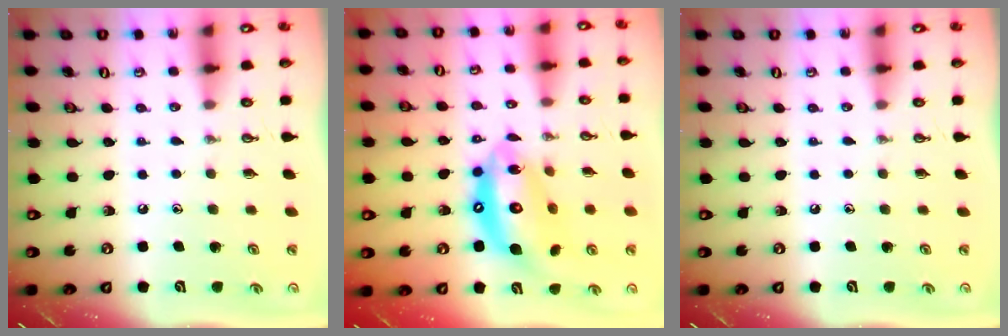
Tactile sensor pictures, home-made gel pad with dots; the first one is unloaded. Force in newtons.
{"total": 17.2, "press": 17.1, "slide": 1.7}
{"total": 0.0}